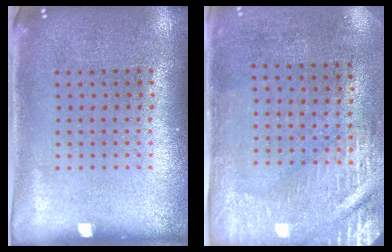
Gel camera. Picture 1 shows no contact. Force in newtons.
{"total": 2.9, "press": 2.5, "slide": 1.4}